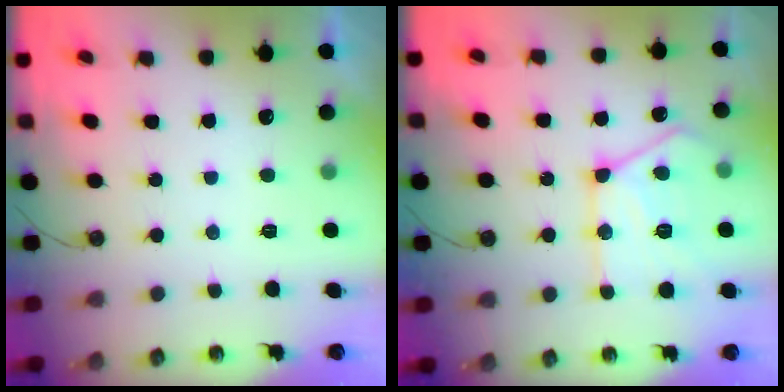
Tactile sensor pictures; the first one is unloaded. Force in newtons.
{"total": 18.3, "press": 18.2, "slide": 1.7}